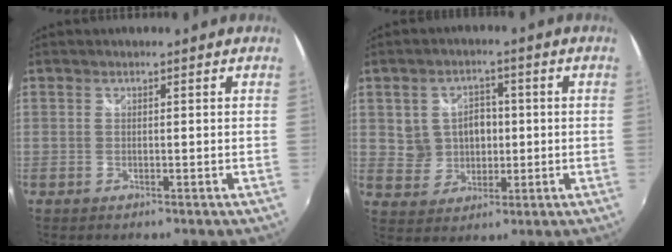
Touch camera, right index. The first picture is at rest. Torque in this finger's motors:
{"motor_torque": [0.01, 0.15, 0.27, 0.05]}